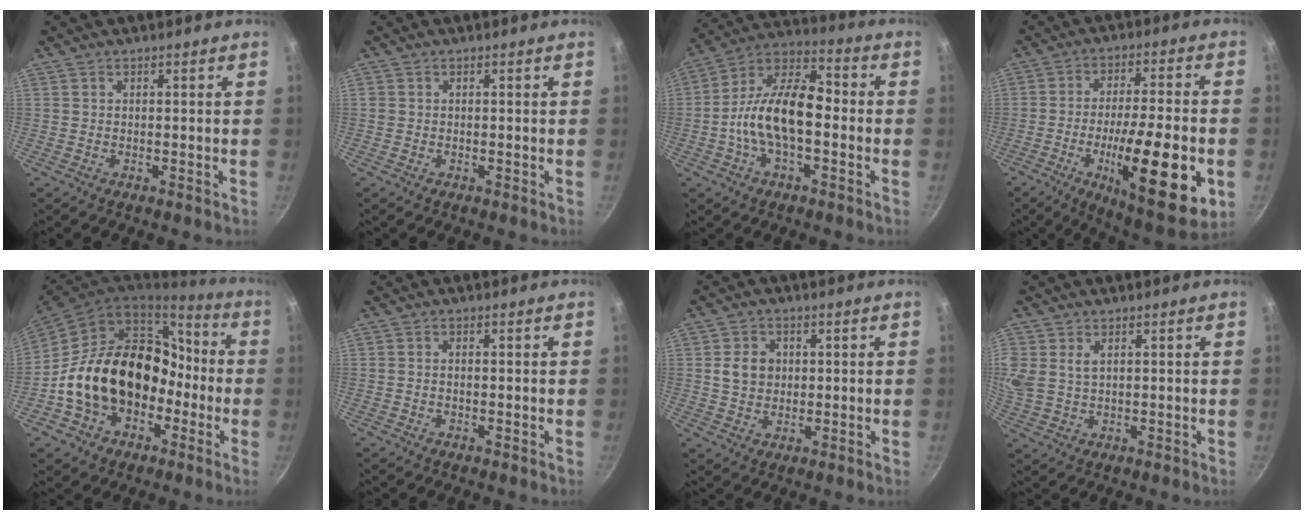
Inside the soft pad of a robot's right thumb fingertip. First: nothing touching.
{"total": 0.8, "force": [0.0, 0.8, 0.2], "torque": [-0.003, 0.002, -0.001]}
{"total": 15.7, "force": [-2.3, 8.1, 13.2], "torque": [-0.219, 0.046, -0.062]}
{"total": 21.9, "force": [-6.3, 5.7, 20.2], "torque": [-0.294, 0.012, -0.095]}
{"total": 22.8, "force": [-4.2, 17.1, 14.5], "torque": [-0.220, 0.075, -0.055]}
{"total": 0.7, "force": [-0.2, 0.3, 0.6], "torque": [-0.014, 0.006, -0.005]}
{"total": 5.4, "force": [0.8, 4.5, 2.9], "torque": [-0.034, 0.003, 0.011]}
{"total": 8.8, "force": [2.8, 6.2, 5.6], "torque": [-0.128, 0.008, 0.059]}